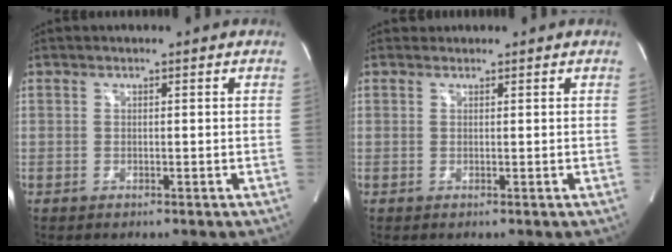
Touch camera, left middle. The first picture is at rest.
{"total": 0.8, "force": [0.7, 0.3, -0.2], "torque": [-0.002, 0.009, 0.014]}